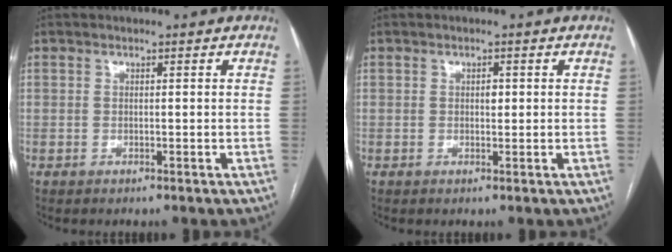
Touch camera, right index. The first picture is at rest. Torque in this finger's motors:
{"motor_torque": [0.33, 0.13, -0.01, 0.03]}